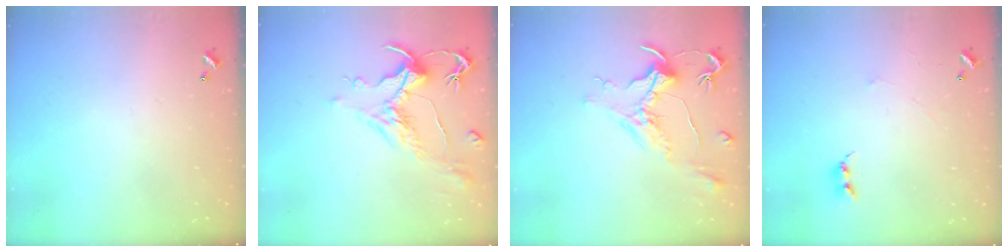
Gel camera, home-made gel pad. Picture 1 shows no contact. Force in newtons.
{"total": 1.6, "press": 0.7, "slide": 1.4}
{"total": 1.5, "press": 1.2, "slide": 1.0}
{"total": 1.2, "press": 1.1, "slide": 0.4}